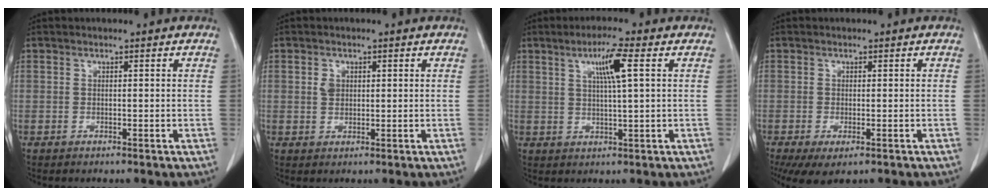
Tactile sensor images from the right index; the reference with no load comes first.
{"total": 2.0, "force": [0.5, 1.5, 1.1], "torque": [-0.021, 0.003, 0.011]}
{"total": 5.8, "force": [2.1, -0.2, 5.4], "torque": [-0.095, 0.003, 0.036]}
{"total": 5.7, "force": [-3.5, 2.1, 4.0], "torque": [-0.060, -0.017, -0.054]}